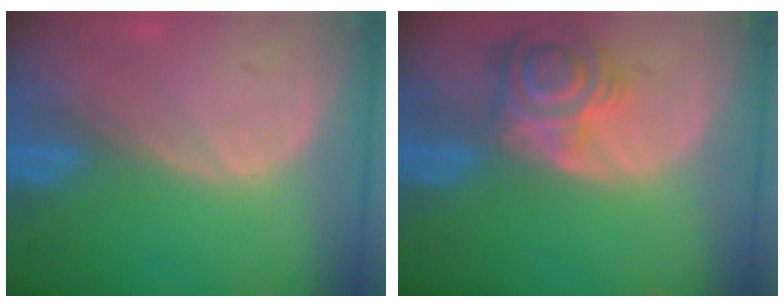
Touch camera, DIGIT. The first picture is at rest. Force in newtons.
{"total": 6.7, "press": 6.5, "slide": 1.6}